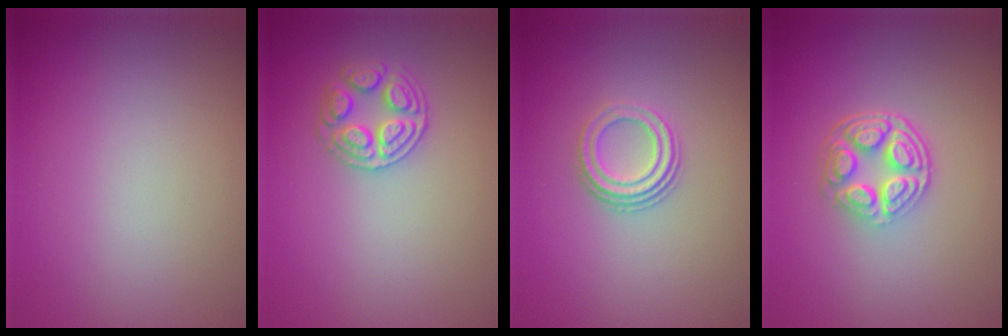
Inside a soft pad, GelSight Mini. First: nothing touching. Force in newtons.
{"total": 2.6, "press": 2.6, "slide": 0.2}
{"total": 2.9, "press": 2.2, "slide": 1.9}
{"total": 5.0, "press": 3.7, "slide": 3.4}